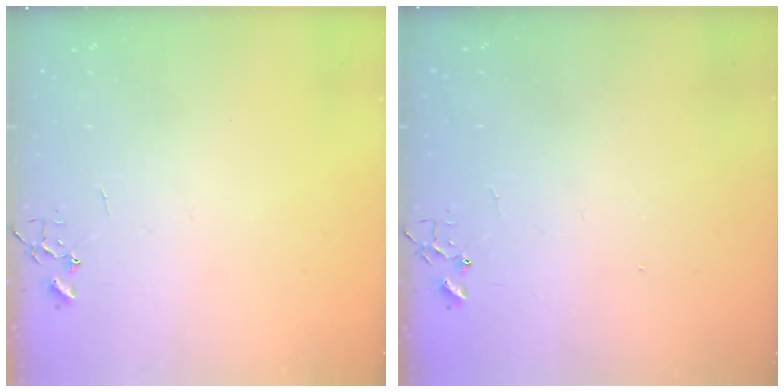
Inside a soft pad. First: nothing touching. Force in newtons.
{"total": 1.1, "press": 1.1, "slide": 0.1}